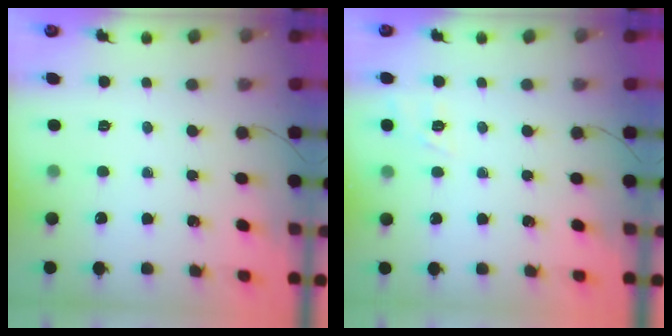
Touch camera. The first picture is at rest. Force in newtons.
{"total": 2.1, "press": 1.4, "slide": 1.5}